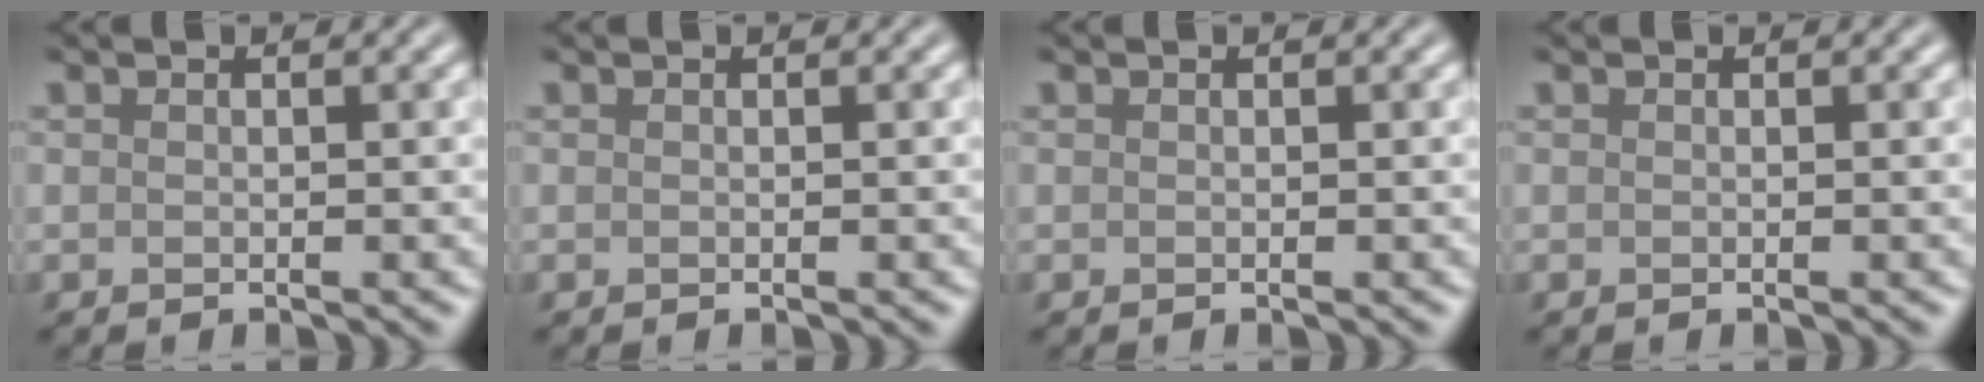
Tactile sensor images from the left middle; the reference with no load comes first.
{"total": 0.0}
{"total": 0.0}
{"total": 0.0}